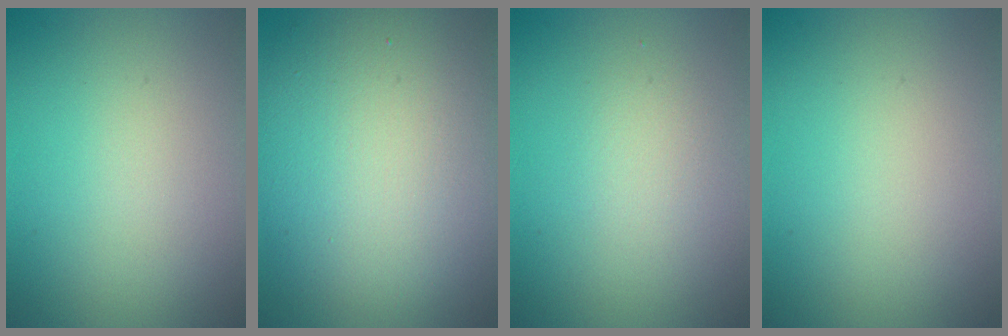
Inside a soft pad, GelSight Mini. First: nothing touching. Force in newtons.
{"total": 13.4, "press": 13.4, "slide": 0.8}
{"total": 1.5, "press": 1.5, "slide": 0.1}
{"total": 0.0}